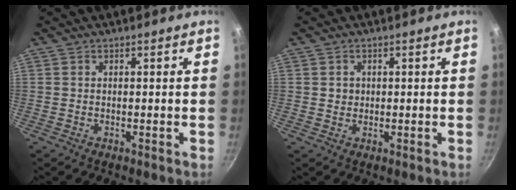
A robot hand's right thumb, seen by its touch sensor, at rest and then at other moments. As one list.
[{"total": 1.6, "force": [0.3, 1.5, 0.5], "torque": [-0.002, 0.001, 0.005]}]